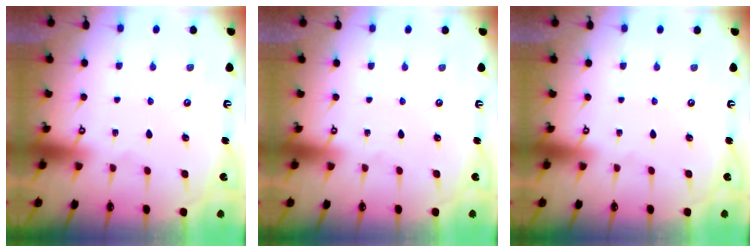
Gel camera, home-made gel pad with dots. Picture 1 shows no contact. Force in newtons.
{"total": 0.0}
{"total": 0.0}